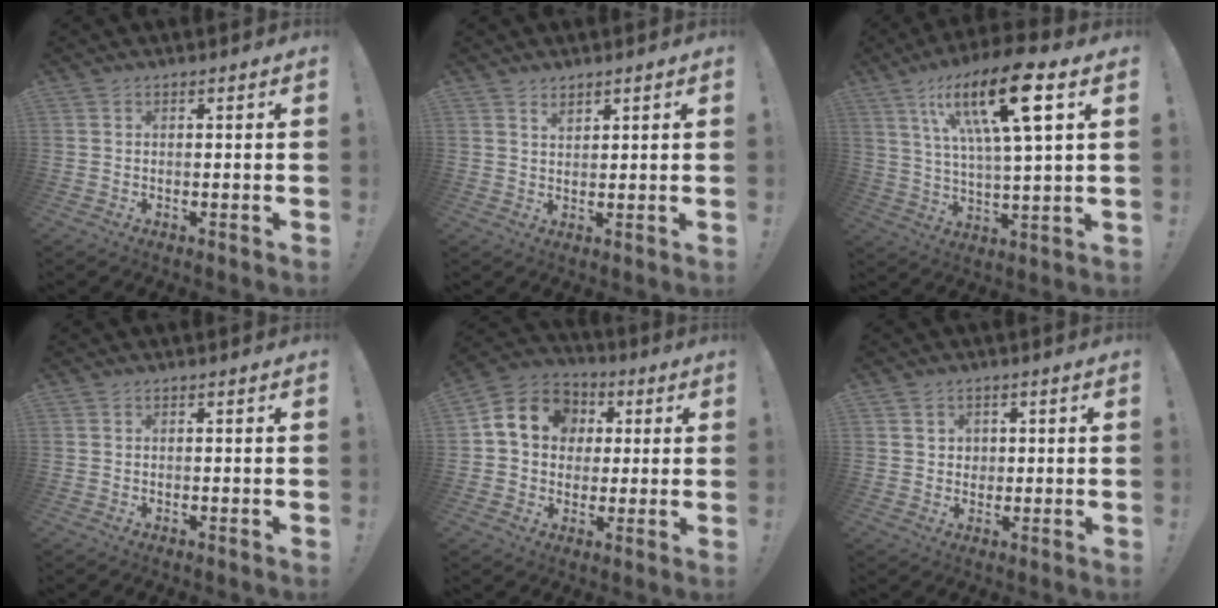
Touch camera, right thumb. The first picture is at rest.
{"total": 2.3, "force": [2.0, 1.0, 0.7], "torque": [-0.003, -0.014, 0.036]}
{"total": 19.3, "force": [8.6, 4.7, 16.6], "torque": [-0.287, -0.030, 0.126]}
{"total": 0.0}
{"total": 12.7, "force": [3.2, 10.8, 5.8], "torque": [-0.084, 0.001, 0.067]}
{"total": 3.5, "force": [1.4, 3.1, 0.5], "torque": [-0.010, -0.003, 0.026]}